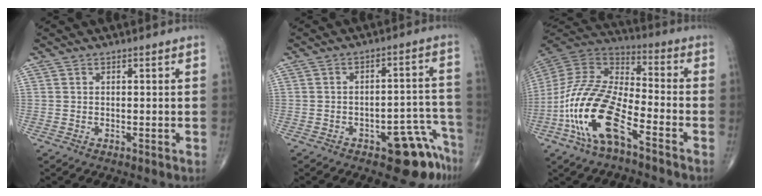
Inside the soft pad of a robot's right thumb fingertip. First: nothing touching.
{"total": 10.0, "force": [-6.5, 4.1, 6.4], "torque": [-0.038, 0.064, -0.081]}
{"total": 18.3, "force": [-8.4, 7.1, 14.7], "torque": [-0.307, 0.050, -0.164]}